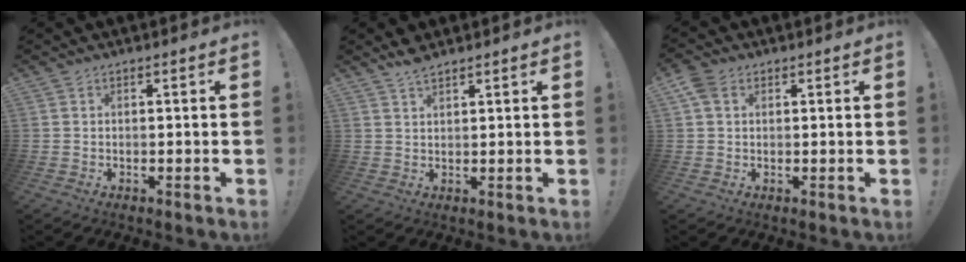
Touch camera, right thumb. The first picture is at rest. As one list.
[{"total": 3.7, "force": [3.1, 0.9, 1.7], "torque": [-0.025, -0.017, 0.055]}, {"total": 4.3, "force": [1.9, 3.0, 2.5], "torque": [-0.048, 0.002, 0.040]}]